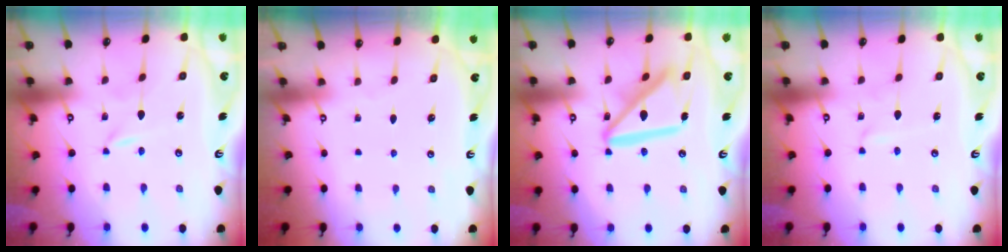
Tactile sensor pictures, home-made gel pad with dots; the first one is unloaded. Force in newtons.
{"total": 0.0}
{"total": 15.1, "press": 15.0, "slide": 1.6}
{"total": 2.1, "press": 2.1, "slide": 0.3}